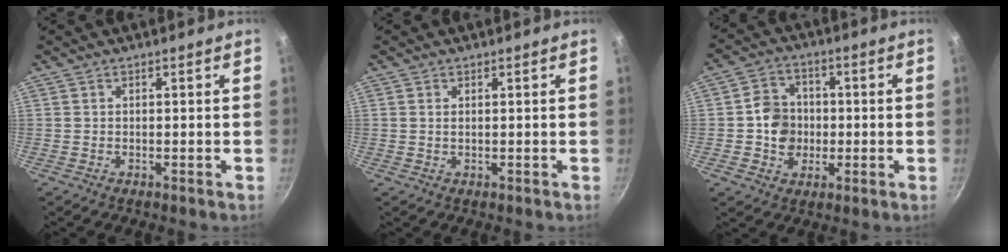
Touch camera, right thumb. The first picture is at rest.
{"total": 0.6, "force": [0.2, 0.3, 0.5], "torque": [-0.013, 0.002, 0.006]}
{"total": 8.3, "force": [-0.6, 7.1, 4.3], "torque": [-0.043, 0.015, -0.016]}